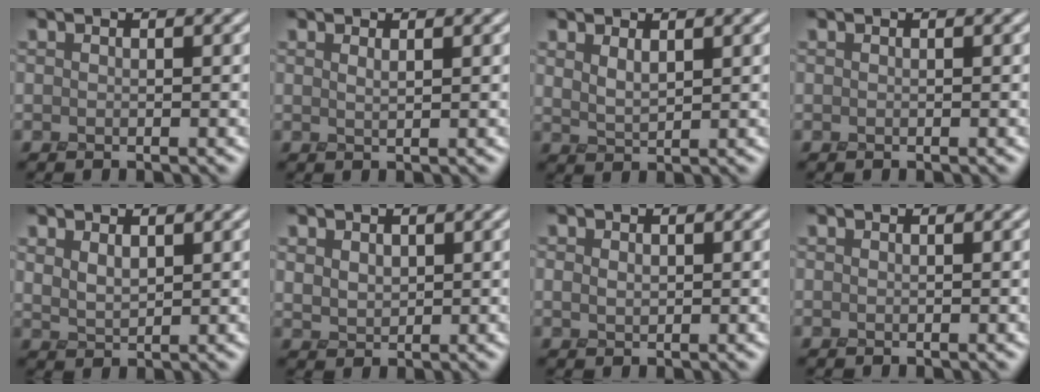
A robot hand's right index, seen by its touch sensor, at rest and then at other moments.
{"total": 0.7, "force": [0.6, -0.2, 0.3], "torque": [-0.013, -0.003, 0.014]}
{"total": 1.8, "force": [1.1, 0.6, 1.2], "torque": [-0.030, -0.005, 0.028]}
{"total": 0.0}
{"total": 2.0, "force": [1.0, 1.1, 1.4], "torque": [-0.036, -0.005, 0.026]}
{"total": 2.1, "force": [0.9, 1.6, 1.1], "torque": [-0.029, 0.000, 0.015]}
{"total": 0.9, "force": [0.3, 0.7, 0.5], "torque": [-0.010, -0.003, 0.008]}
{"total": 0.0}